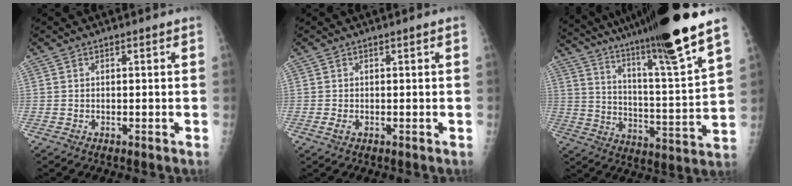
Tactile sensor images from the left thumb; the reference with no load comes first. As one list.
[{"total": 1.1, "force": [-0.1, 0.5, 1.0], "torque": [-0.019, 0.009, 0.003]}, {"total": 26.7, "force": [21.0, 1.0, 16.5], "torque": [-0.266, -0.102, 0.325]}]